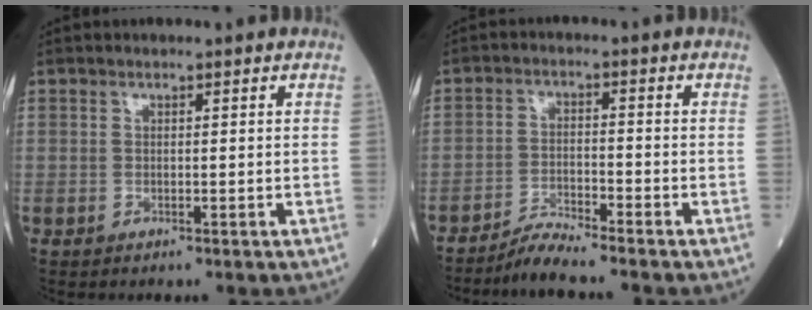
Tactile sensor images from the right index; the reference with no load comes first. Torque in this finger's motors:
{"motor_torque": [-0.14, -0.34, 0.11, -0.01]}